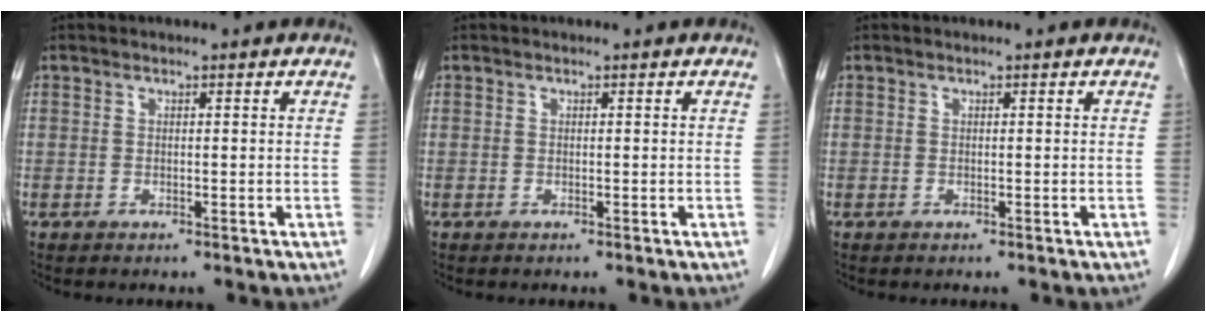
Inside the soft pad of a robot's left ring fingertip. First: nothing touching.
{"total": 0.0}
{"total": 0.0}